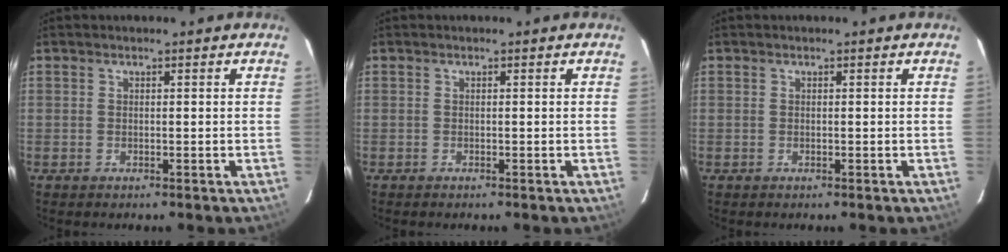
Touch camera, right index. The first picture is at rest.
{"total": 0.0}
{"total": 0.0}